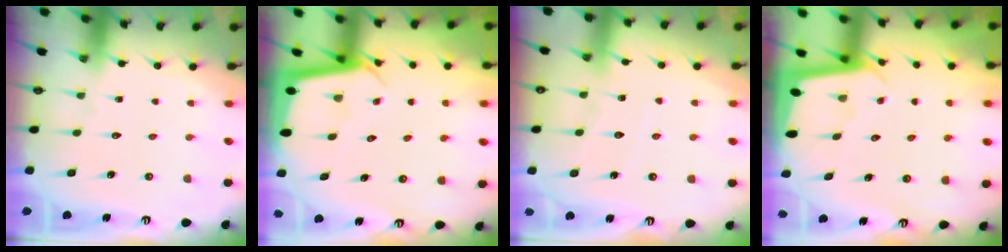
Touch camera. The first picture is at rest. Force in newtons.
{"total": 2.7, "press": 2.7, "slide": 0.1}
{"total": 6.1, "press": 6.1, "slide": 0.6}
{"total": 1.9, "press": 1.9, "slide": 0.1}